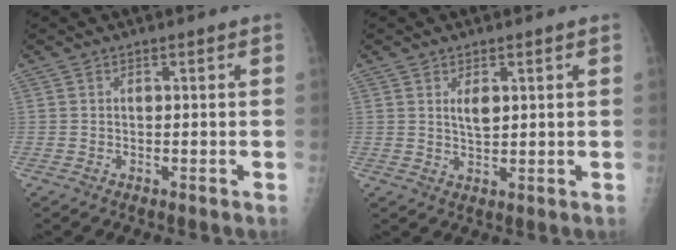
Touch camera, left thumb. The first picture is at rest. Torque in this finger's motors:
{"motor_torque": [0.09, 0.04, 0.00, -0.03, 0.03]}